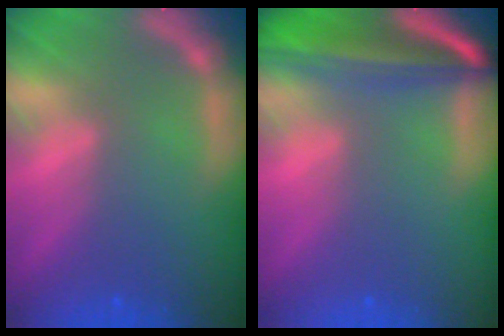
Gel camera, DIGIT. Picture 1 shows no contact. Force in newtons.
{"total": 9.6}